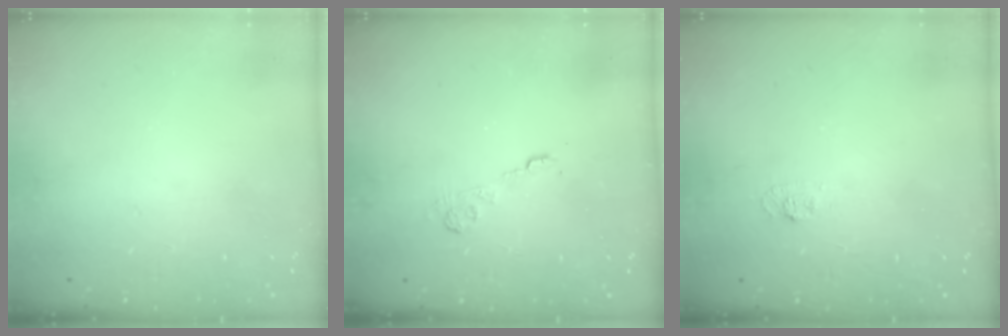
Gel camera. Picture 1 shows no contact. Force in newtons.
{"total": 4.0, "press": 3.8, "slide": 1.2}
{"total": 4.1, "press": 4.1, "slide": 0.5}